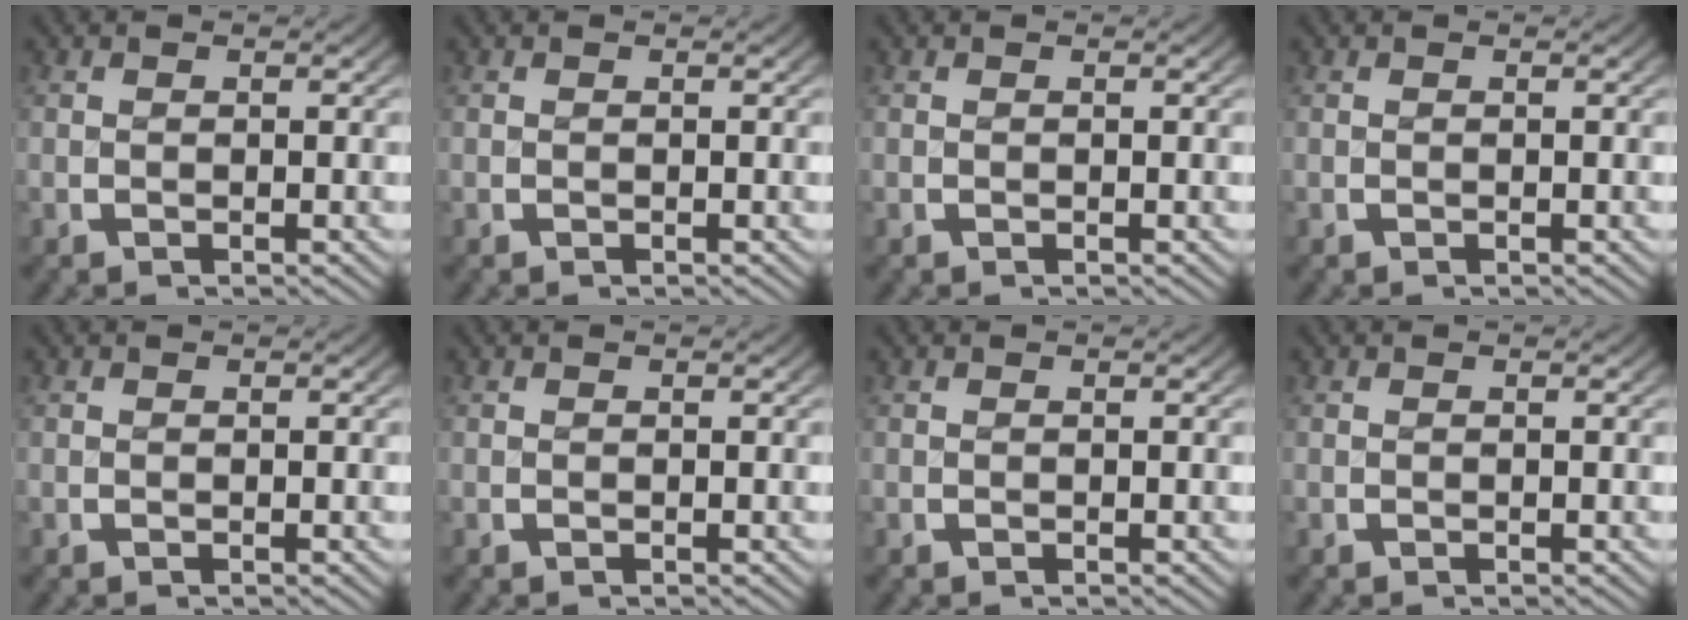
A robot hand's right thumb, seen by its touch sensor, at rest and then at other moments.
{"total": 0.0}
{"total": 0.0}
{"total": 0.0}
{"total": 0.0}
{"total": 0.0}
{"total": 0.0}
{"total": 0.0}